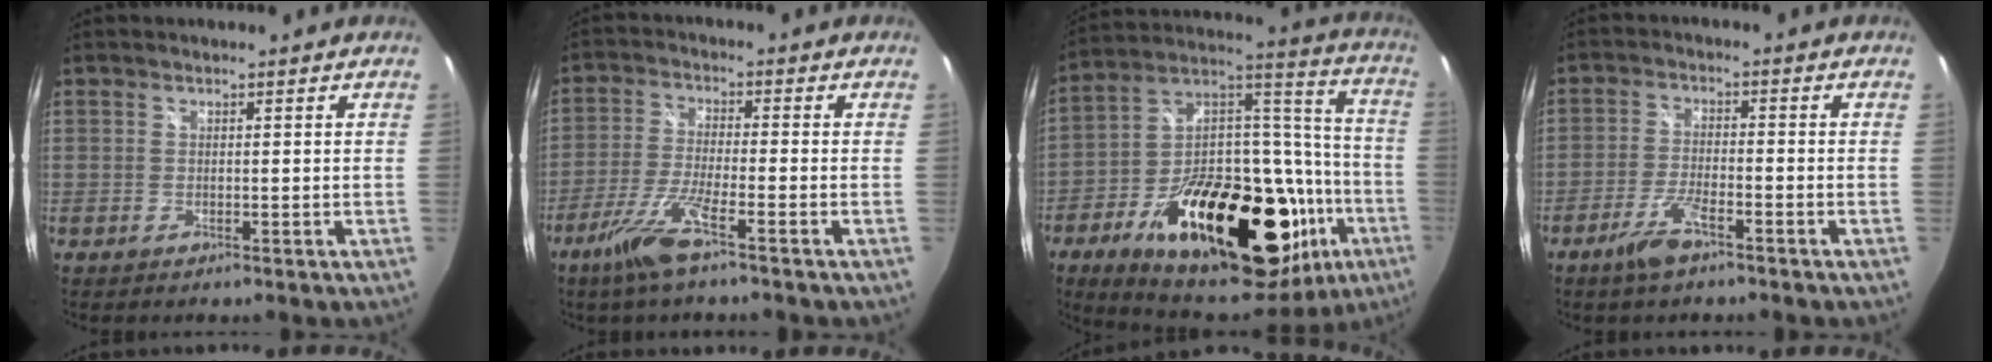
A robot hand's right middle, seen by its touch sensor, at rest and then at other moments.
{"total": 8.3, "force": [-5.4, 0.4, 6.3], "torque": [-0.145, -0.012, -0.105]}
{"total": 39.3, "force": [-16.0, 18.2, 31.0], "torque": [-0.481, 0.044, -0.232]}
{"total": 5.9, "force": [-4.1, 1.5, 3.9], "torque": [-0.093, -0.006, -0.077]}